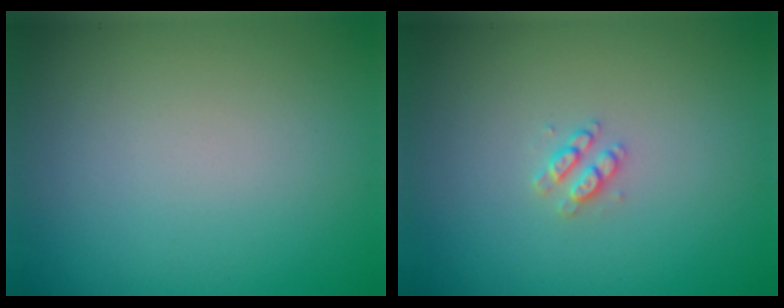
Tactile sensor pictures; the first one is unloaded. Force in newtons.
{"total": 1.4, "press": 1.3, "slide": 0.3}